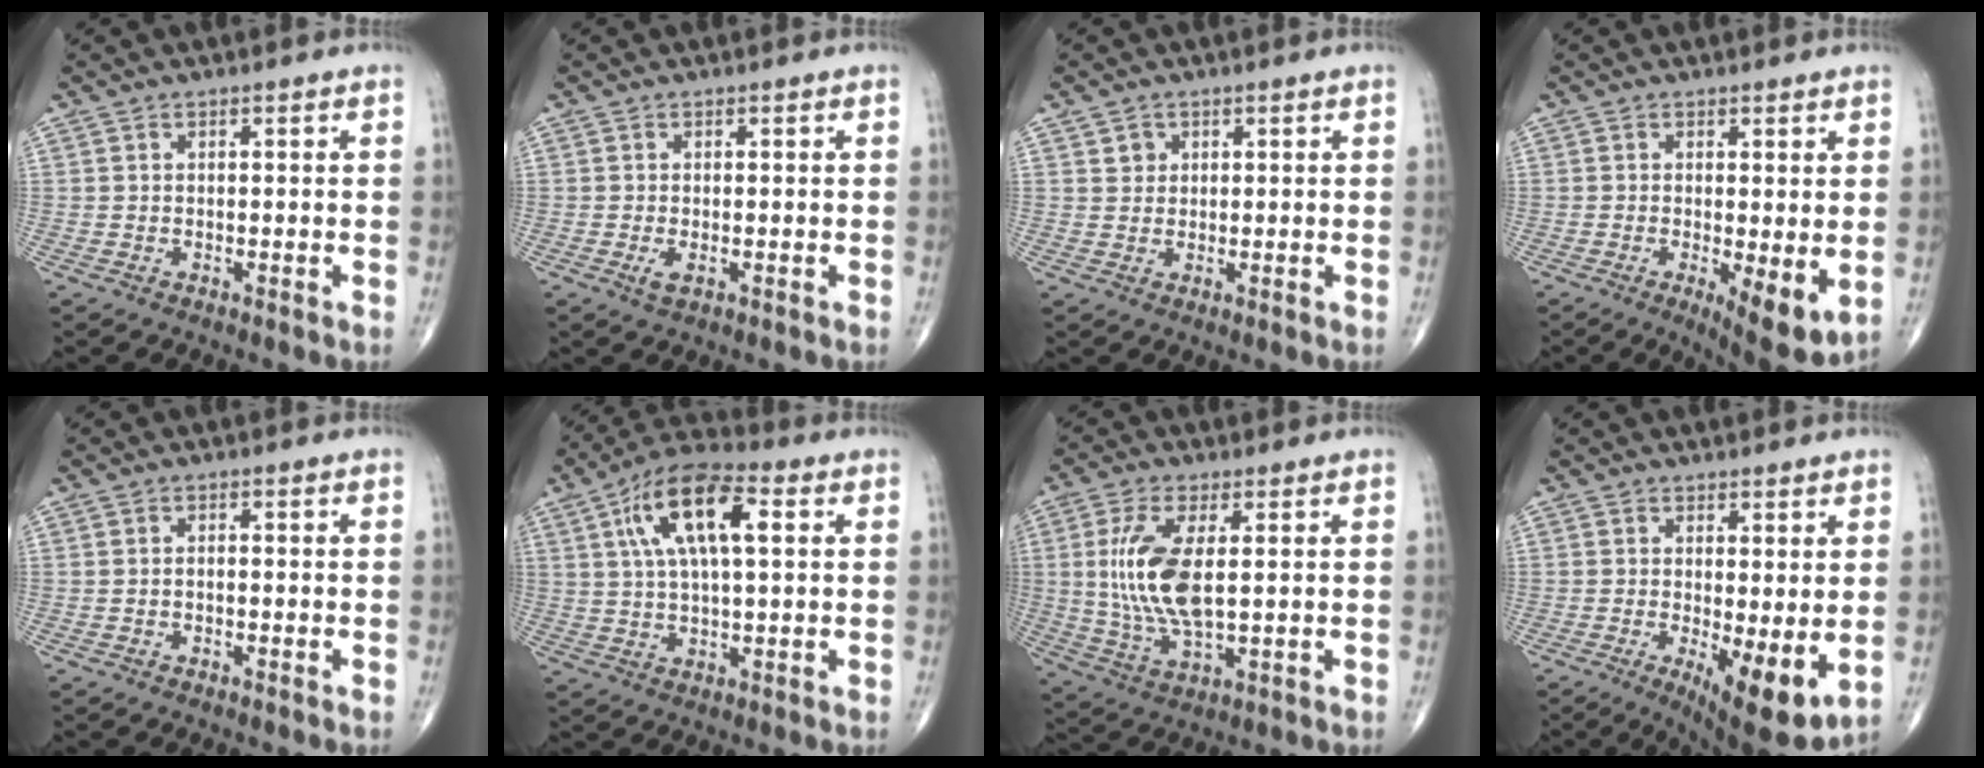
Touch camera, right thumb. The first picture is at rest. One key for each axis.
{"total": 1.7, "fx": -0.5, "fy": 0.8, "fz": 1.5, "tx": -0.033, "ty": -0.005, "tz": -0.009}
{"total": 2.0, "fx": 0.9, "fy": 1.8, "fz": 0.4, "tx": 0.005, "ty": -0.004, "tz": 0.012}
{"total": 7.9, "fx": -1.2, "fy": 2.5, "fz": 7.4, "tx": -0.109, "ty": -0.024, "tz": -0.015}
{"total": 0.8, "fx": -0.3, "fy": 0.5, "fz": 0.6, "tx": -0.012, "ty": 0.004, "tz": -0.005}
{"total": 14.6, "fx": 4.2, "fy": 5.8, "fz": 12.6, "tx": -0.227, "ty": 0.019, "tz": 0.067}
{"total": 12.4, "fx": 1.5, "fy": 5.0, "fz": 11.3, "tx": -0.243, "ty": -0.014, "tz": 0.036}
{"total": 9.6, "fx": -1.3, "fy": 3.0, "fz": 9.1, "tx": -0.134, "ty": -0.027, "tz": -0.013}